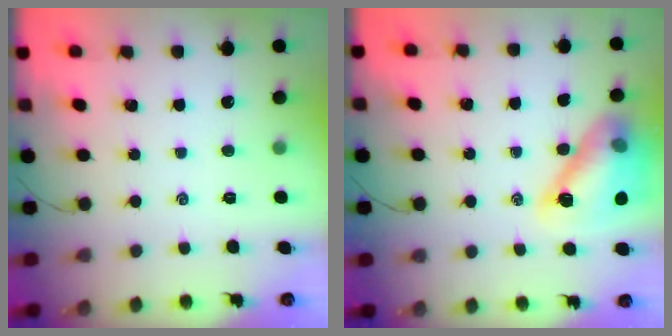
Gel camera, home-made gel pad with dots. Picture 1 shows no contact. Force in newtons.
{"total": 14.3, "press": 14.0, "slide": 2.8}